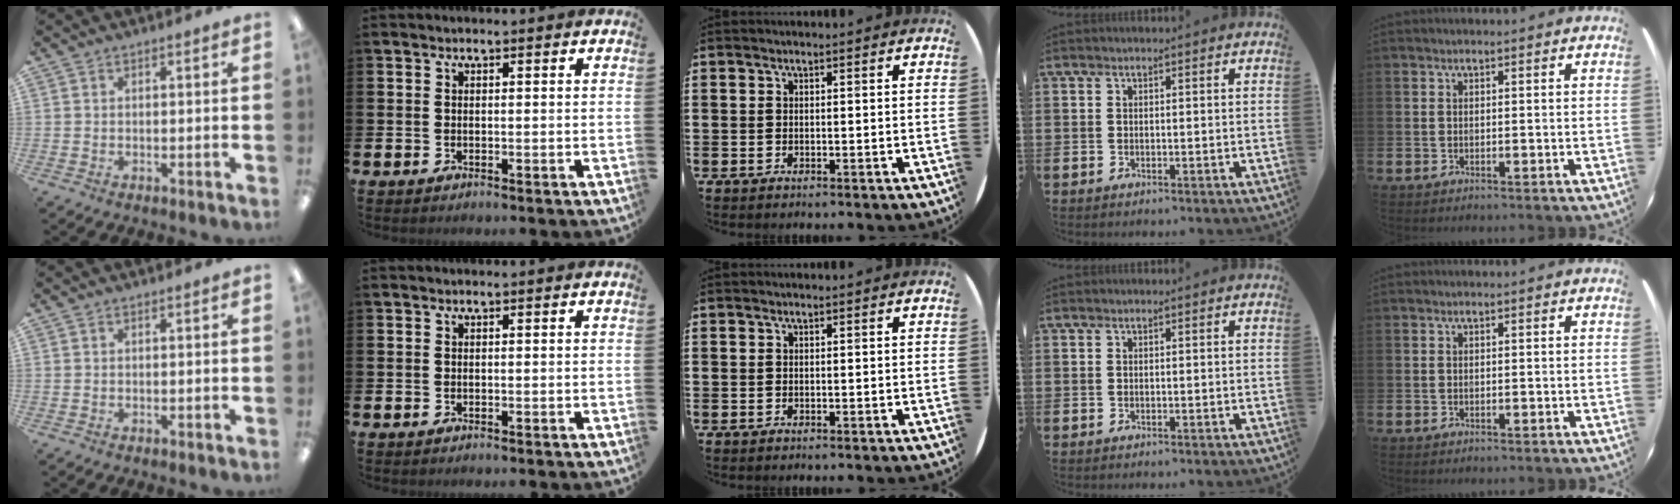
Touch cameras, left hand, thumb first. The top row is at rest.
{}